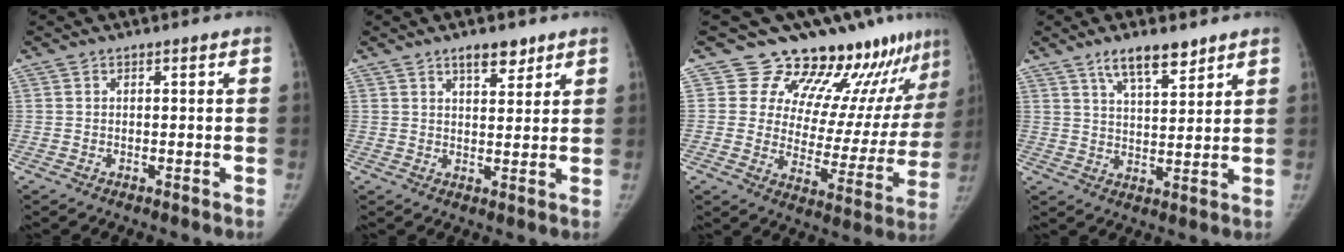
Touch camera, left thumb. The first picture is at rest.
{"total": 4.8, "force": [3.3, 2.1, 2.8], "torque": [-0.019, -0.021, 0.052]}
{"total": 17.6, "force": [15.0, 6.8, 6.1], "torque": [-0.007, -0.113, 0.196]}
{"total": 7.7, "force": [5.5, 2.5, 4.8], "torque": [-0.059, -0.035, 0.097]}